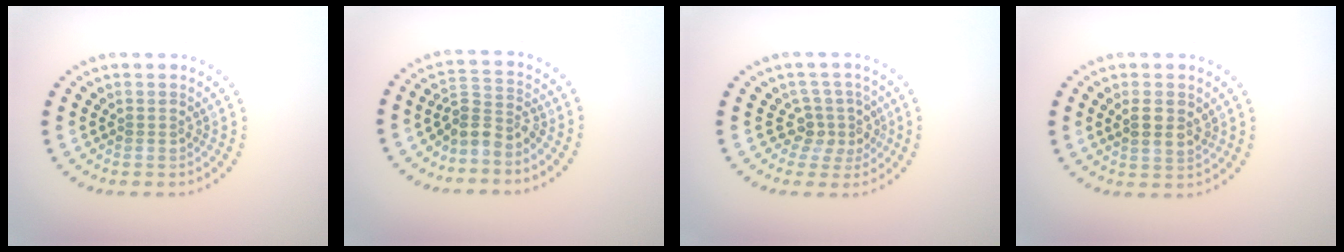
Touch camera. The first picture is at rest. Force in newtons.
{"total": 2.8, "press": 2.1, "slide": 1.9}
{"total": 2.7, "press": 2.0, "slide": 1.8}
{"total": 2.5, "press": 2.5, "slide": 0.6}